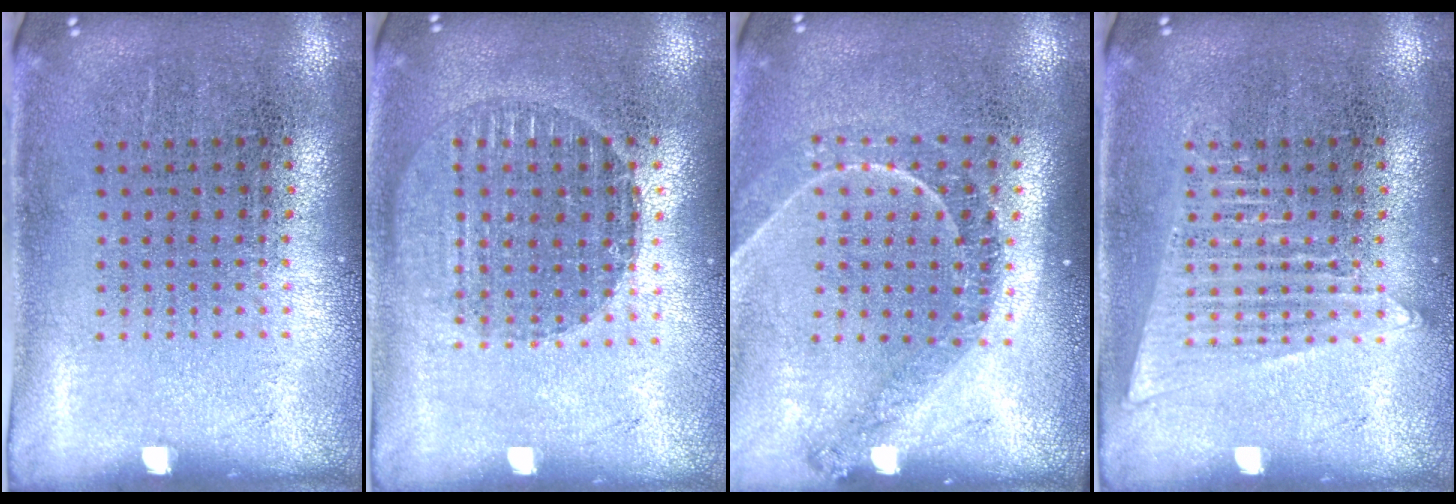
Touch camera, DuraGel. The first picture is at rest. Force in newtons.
{"total": 1.4, "press": 1.2, "slide": 0.6}
{"total": 1.2, "press": 1.2, "slide": 0.2}
{"total": 1.8, "press": 1.8, "slide": 0.3}